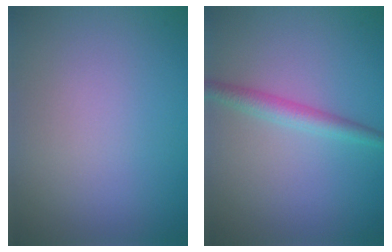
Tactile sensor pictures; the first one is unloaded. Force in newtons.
{"total": 2.2, "press": 2.2, "slide": 0.0}